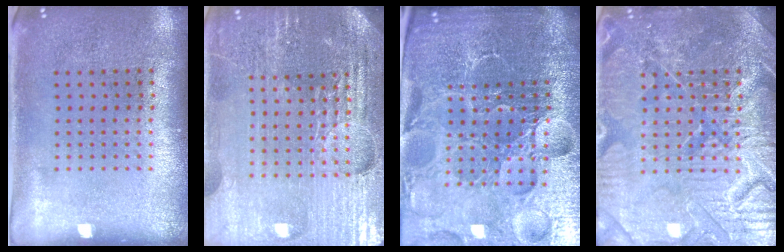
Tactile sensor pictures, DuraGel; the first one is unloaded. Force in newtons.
{"total": 5.3, "press": 4.8, "slide": 2.1}
{"total": 6.5, "press": 5.8, "slide": 3.0}
{"total": 5.4, "press": 5.3, "slide": 0.7}